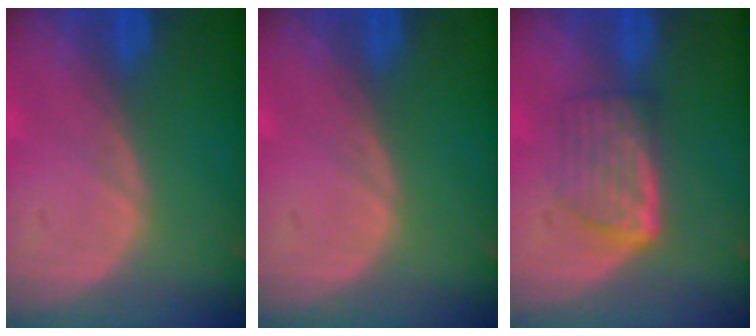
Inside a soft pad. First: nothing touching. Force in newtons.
{"total": 0.0}
{"total": 5.9, "press": 5.3, "slide": 2.6}